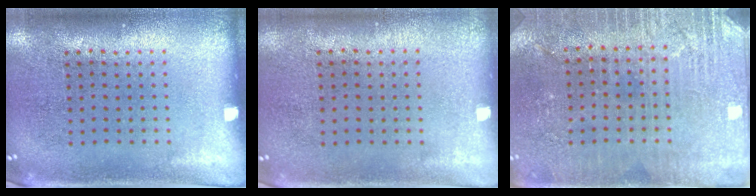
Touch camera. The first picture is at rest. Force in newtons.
{"total": 0.0}
{"total": 3.0, "press": 2.9, "slide": 0.5}